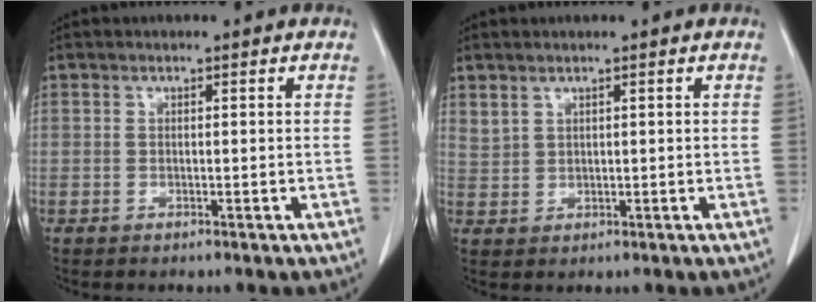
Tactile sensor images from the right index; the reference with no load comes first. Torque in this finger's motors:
{"motor_torque": [0.17, 0.12, 0.06, 0.07]}